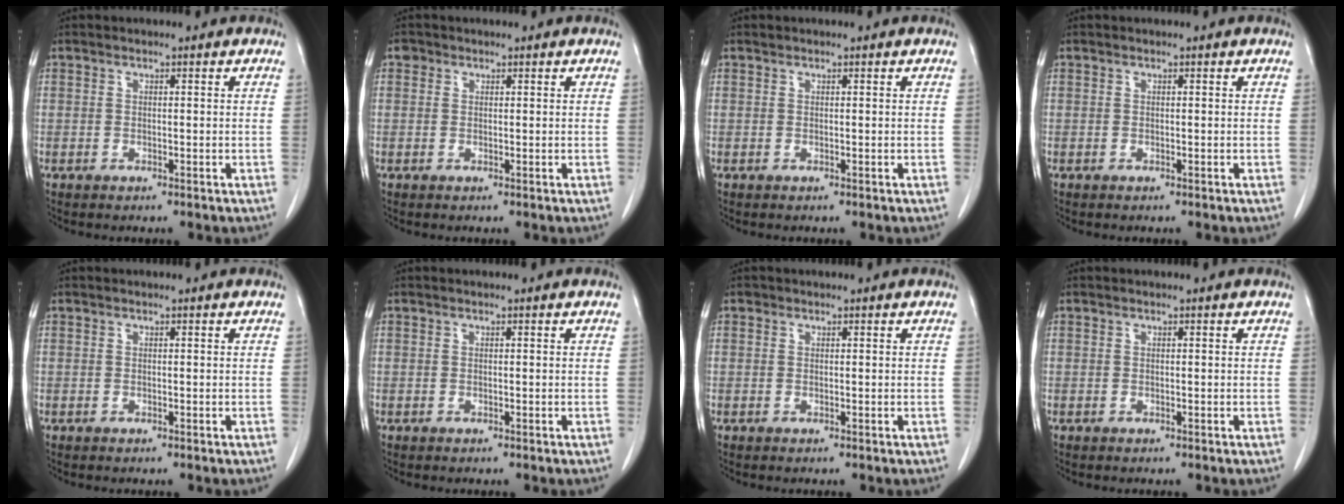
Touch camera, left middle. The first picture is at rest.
{"total": 1.0, "force": [0.5, 0.8, 0.1], "torque": [0.005, 0.005, 0.004]}
{"total": 0.0}
{"total": 0.0}
{"total": 0.0}
{"total": 0.0}
{"total": 0.0}
{"total": 0.0}